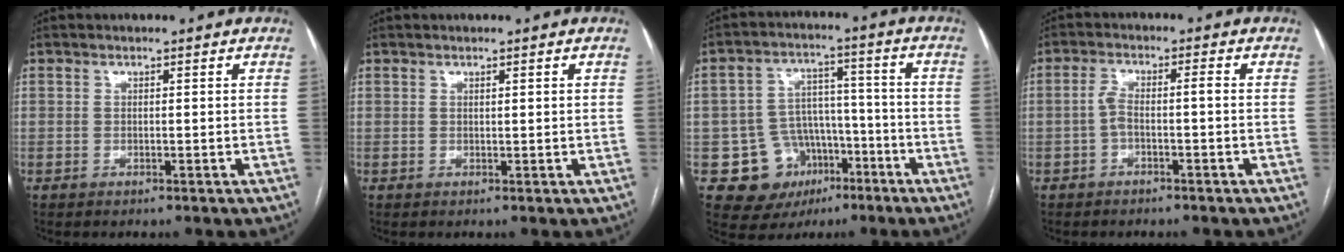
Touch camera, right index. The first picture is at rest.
{"total": 0.6, "force": [0.4, 0.1, 0.5], "torque": [-0.012, 0.002, 0.005]}
{"total": 11.1, "force": [-4.5, 9.6, 3.2], "torque": [-0.046, 0.040, -0.056]}
{"total": 3.4, "force": [-0.9, 0.9, 3.2], "torque": [-0.066, 0.020, -0.016]}